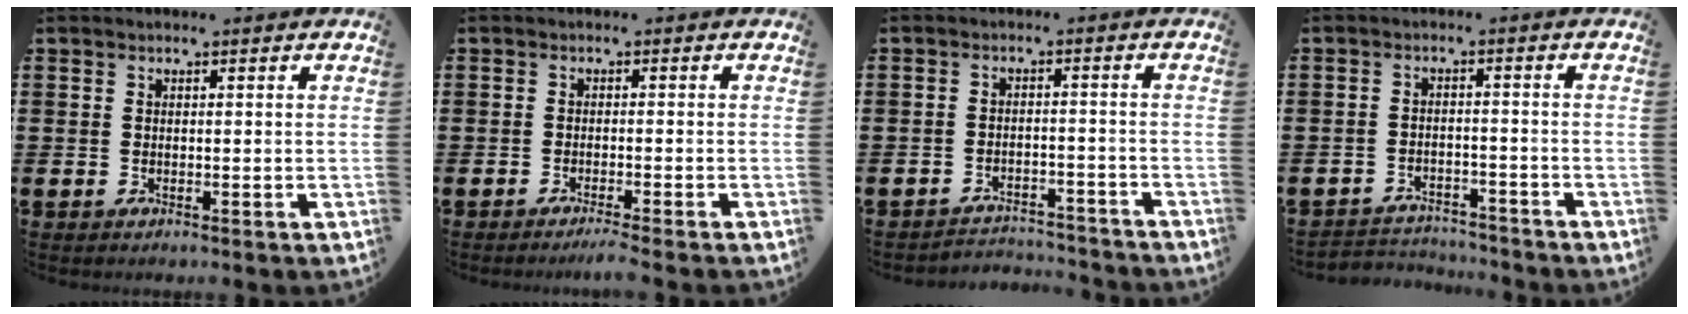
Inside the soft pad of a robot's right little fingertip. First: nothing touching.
{"total": 1.4, "force": [-1.2, -0.2, 0.8], "torque": [-0.011, 0.000, -0.022]}
{"total": 2.7, "force": [-2.7, 0.1, -0.1], "torque": [-0.005, 0.004, -0.060]}
{"total": 2.9, "force": [-2.8, 0.4, -0.2], "torque": [-0.005, 0.000, -0.062]}